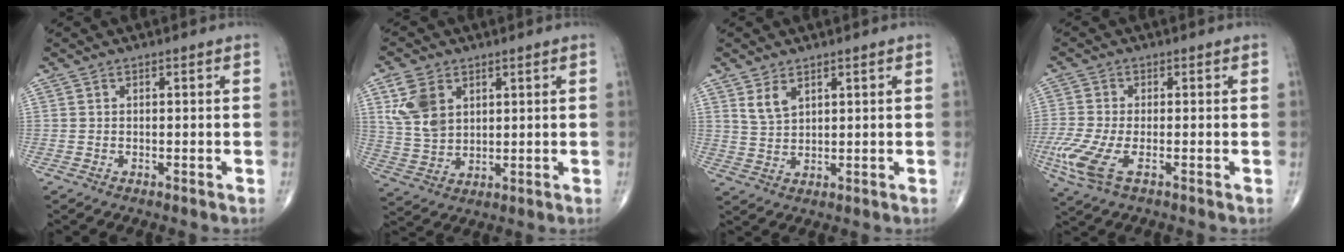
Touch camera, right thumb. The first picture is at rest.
{"total": 9.0, "force": [3.6, 6.1, 5.5], "torque": [-0.096, -0.009, 0.081]}
{"total": 3.7, "force": [2.2, 1.8, 2.3], "torque": [-0.041, -0.013, 0.051]}
{"total": 8.4, "force": [-3.4, 3.1, 7.0], "torque": [-0.183, -0.015, -0.068]}